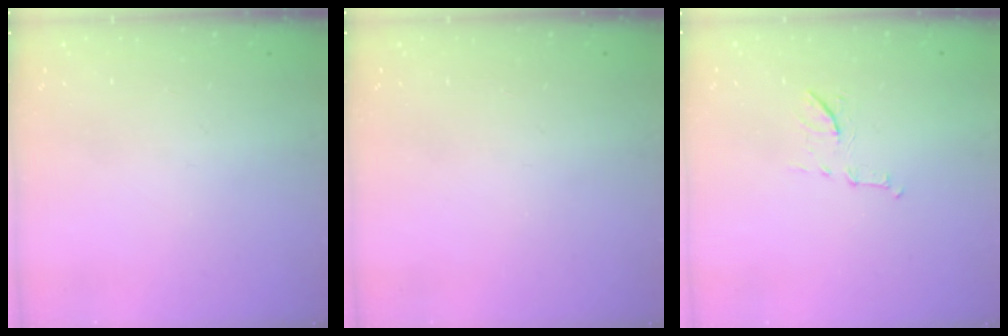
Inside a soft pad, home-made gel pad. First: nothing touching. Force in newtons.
{"total": 0.0}
{"total": 7.2, "press": 7.0, "slide": 1.5}